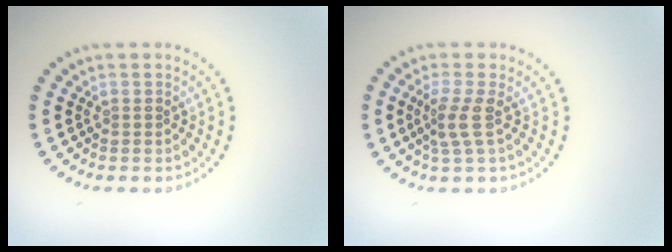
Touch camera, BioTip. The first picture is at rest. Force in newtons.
{"total": 2.3, "press": 1.6, "slide": 1.6}